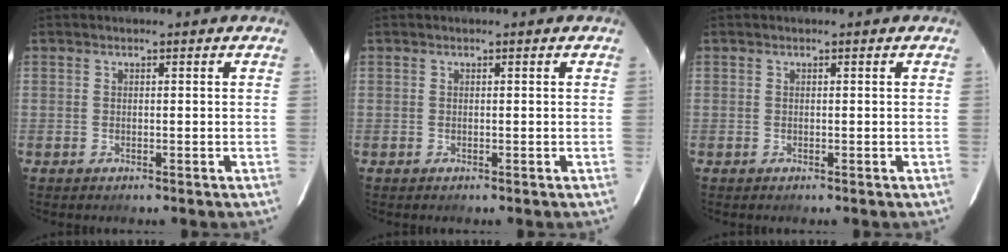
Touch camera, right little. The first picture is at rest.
{"total": 0.0}
{"total": 0.0}